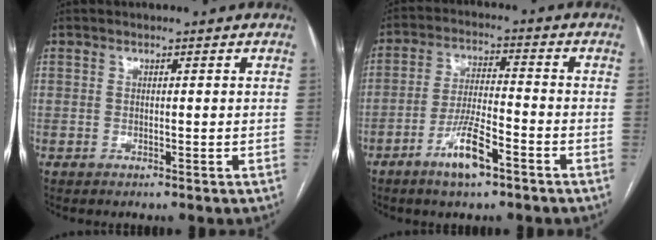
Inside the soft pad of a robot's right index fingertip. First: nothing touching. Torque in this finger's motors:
{"motor_torque": [0.93, -0.14, 0.45, 0.11]}